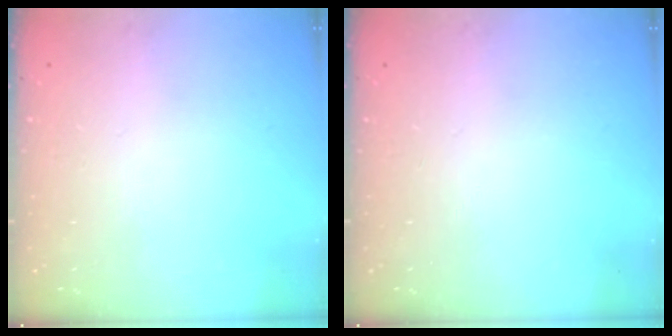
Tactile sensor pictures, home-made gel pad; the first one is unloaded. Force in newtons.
{"total": 0.0}